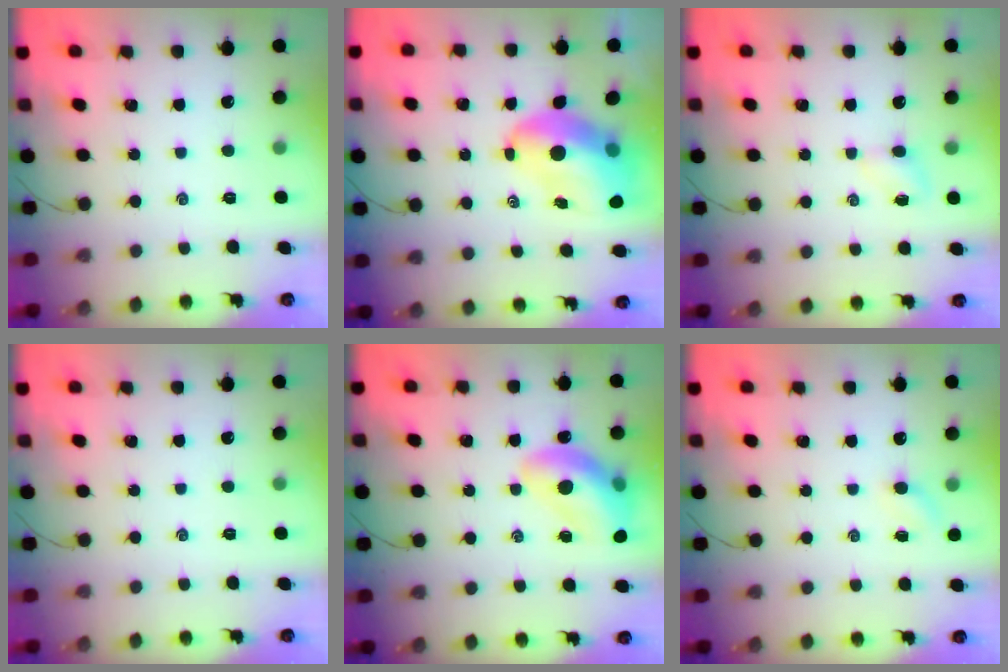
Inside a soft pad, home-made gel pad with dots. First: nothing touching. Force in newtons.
{"total": 10.3, "press": 9.9, "slide": 2.7}
{"total": 2.8, "press": 2.6, "slide": 1.0}
{"total": 0.0}
{"total": 17.3, "press": 16.8, "slide": 4.4}
{"total": 3.2, "press": 3.0, "slide": 1.0}